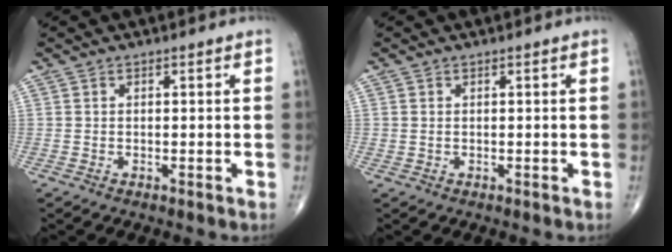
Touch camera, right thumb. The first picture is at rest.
{"total": 0.7, "force": [0.1, 0.6, 0.4], "torque": [-0.007, 0.000, 0.002]}